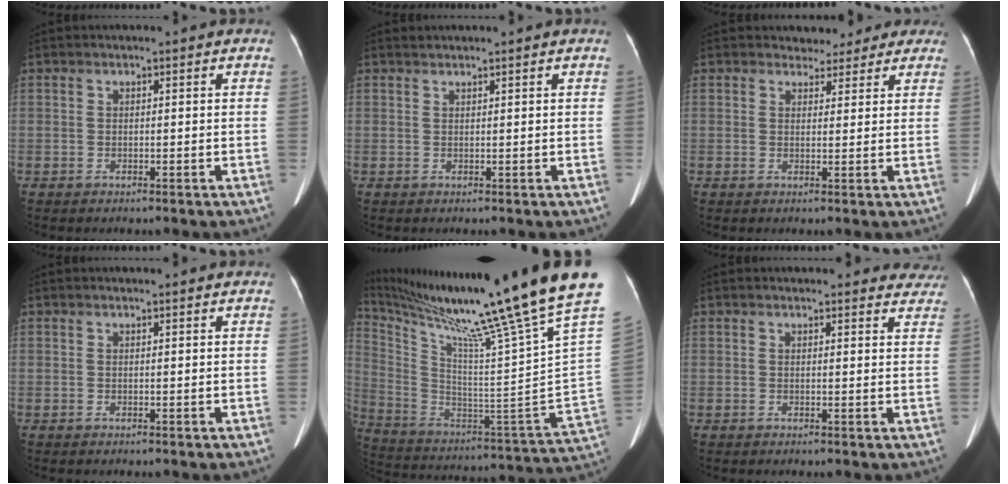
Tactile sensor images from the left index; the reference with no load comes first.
{"total": 0.6, "force": [0.6, -0.1, 0.2], "torque": [-0.014, 0.010, 0.017]}
{"total": 4.8, "force": [4.0, 2.6, 0.1], "torque": [0.008, 0.009, 0.039]}
{"total": 1.4, "force": [1.3, 0.0, 0.5], "torque": [-0.014, 0.009, 0.014]}
{"total": 34.8, "force": [27.0, -2.2, 21.8], "torque": [-0.358, -0.114, 0.401]}
{"total": 10.4, "force": [9.8, 2.7, 2.0], "torque": [0.013, -0.006, 0.078]}